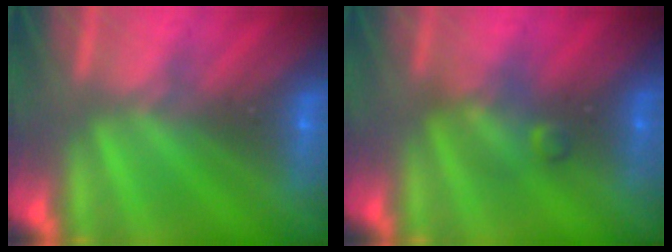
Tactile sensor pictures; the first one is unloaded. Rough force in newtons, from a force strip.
{"total": 2.4}